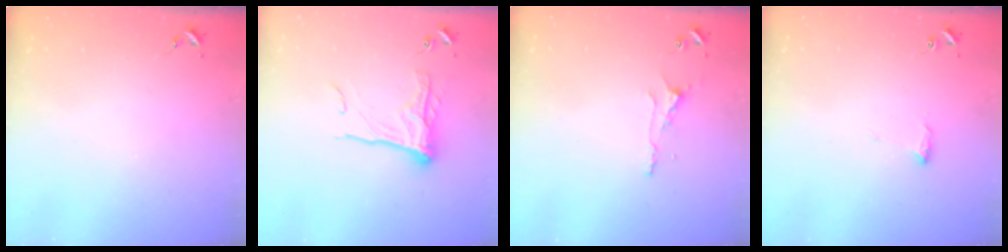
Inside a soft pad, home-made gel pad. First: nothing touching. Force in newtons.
{"total": 14.6, "press": 14.5, "slide": 1.0}
{"total": 5.3, "press": 5.2, "slide": 0.5}
{"total": 5.8, "press": 5.7, "slide": 0.8}